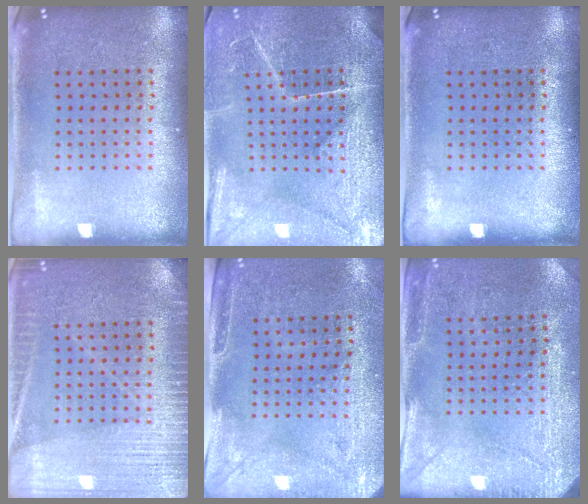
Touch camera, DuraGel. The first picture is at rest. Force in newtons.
{"total": 3.8, "press": 3.7, "slide": 1.2}
{"total": 0.0}
{"total": 4.4, "press": 4.4, "slide": 0.6}
{"total": 3.0, "press": 2.4, "slide": 1.7}
{"total": 3.0, "press": 2.8, "slide": 1.0}